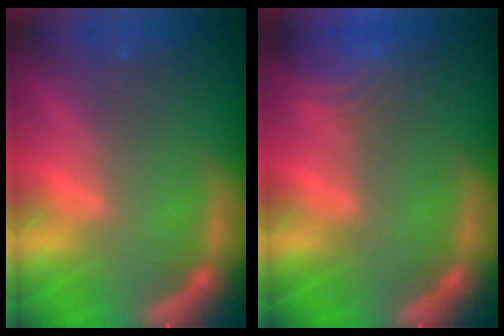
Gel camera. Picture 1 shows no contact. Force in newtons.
{"total": 5.0}